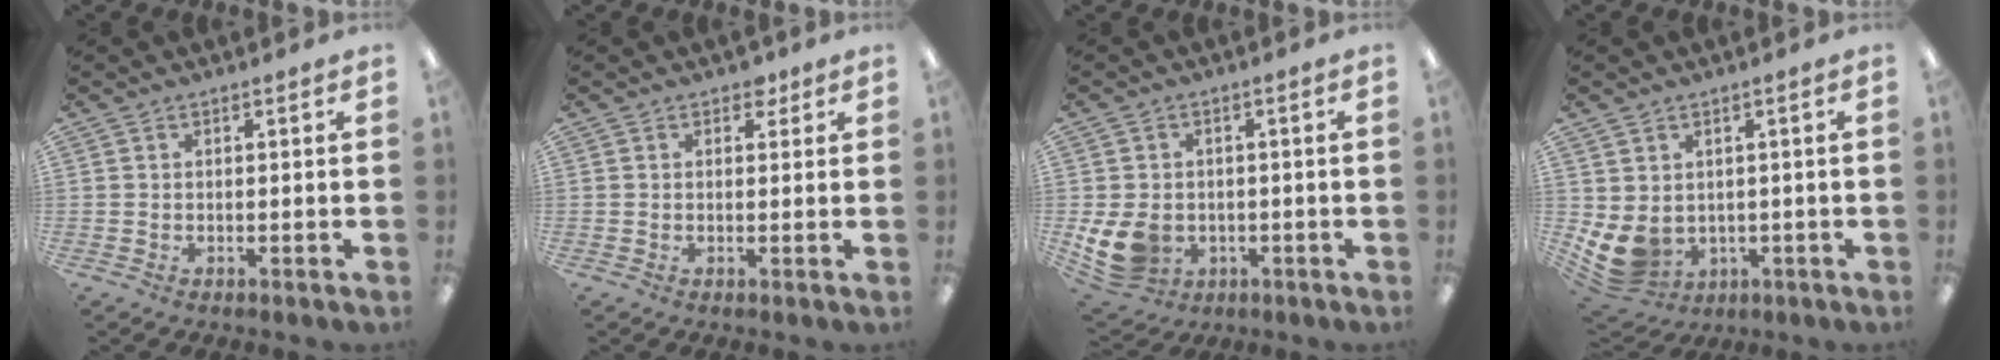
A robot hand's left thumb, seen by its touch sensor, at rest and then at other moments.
{"total": 2.4, "force": [1.5, 1.6, 1.1], "torque": [-0.007, -0.002, 0.024]}
{"total": 9.5, "force": [-1.8, 7.5, 5.5], "torque": [-0.123, 0.002, -0.030]}
{"total": 6.3, "force": [0.0, 5.2, 3.6], "torque": [-0.102, -0.010, 0.005]}